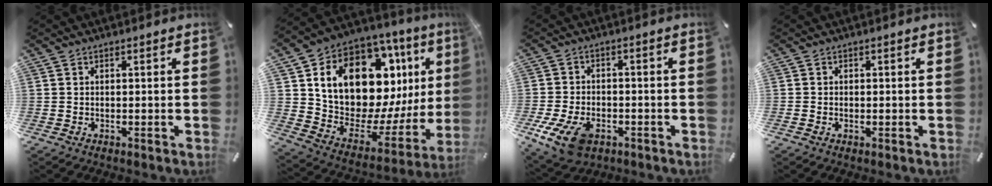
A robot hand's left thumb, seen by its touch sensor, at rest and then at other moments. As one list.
[{"total": 23.1, "force": [9.1, 13.6, 16.3], "torque": [-0.272, -0.064, 0.168]}, {"total": 10.0, "force": [-4.6, 6.3, 6.2], "torque": [-0.136, 0.015, -0.079]}, {"total": 0.7, "force": [-0.3, 0.4, 0.4], "torque": [-0.007, 0.000, -0.006]}]